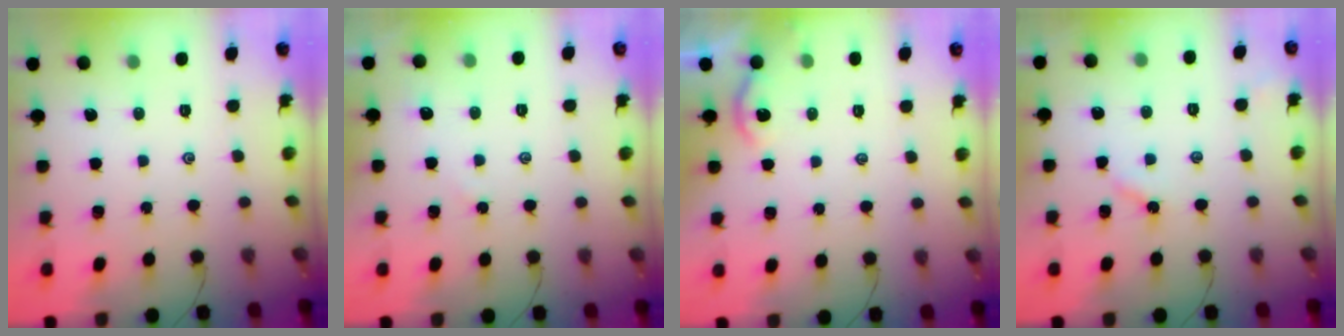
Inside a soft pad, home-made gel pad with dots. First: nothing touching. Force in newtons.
{"total": 1.8, "press": 1.8, "slide": 0.3}
{"total": 3.4, "press": 3.4, "slide": 0.3}
{"total": 2.8, "press": 2.7, "slide": 0.3}